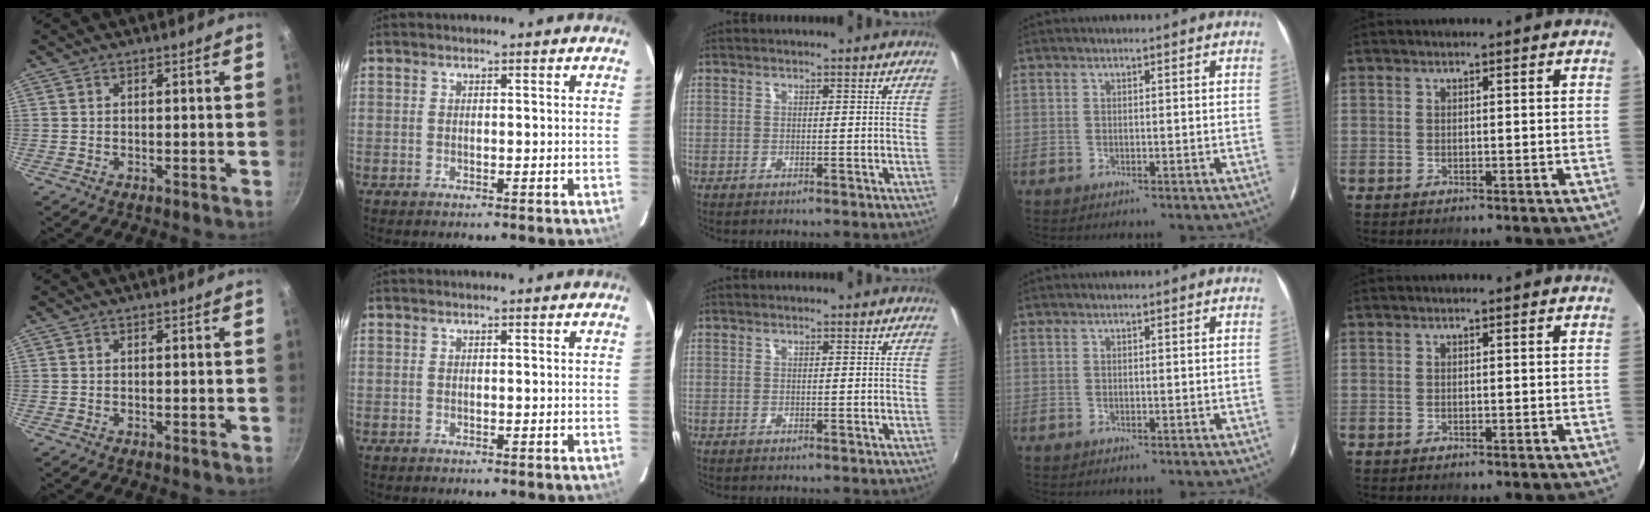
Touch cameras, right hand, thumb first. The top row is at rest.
{}